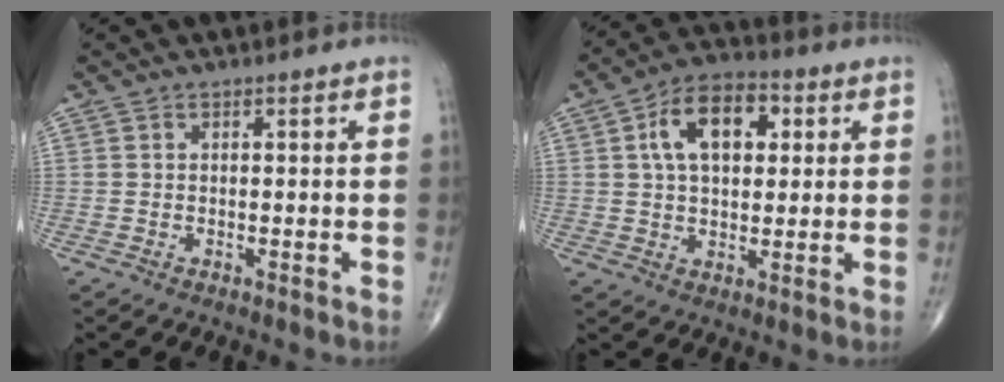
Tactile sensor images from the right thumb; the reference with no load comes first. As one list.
[{"total": 12.3, "force": [3.3, 7.3, 9.4], "torque": [-0.140, 0.013, 0.049]}]